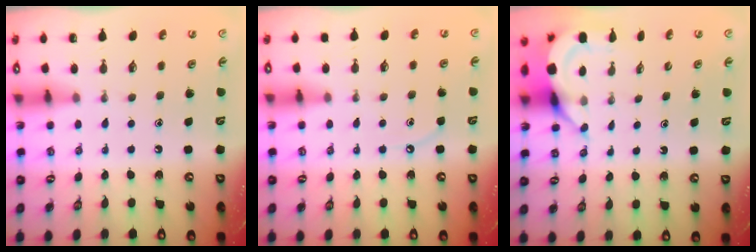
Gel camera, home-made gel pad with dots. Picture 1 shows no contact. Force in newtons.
{"total": 3.9, "press": 3.9, "slide": 0.4}
{"total": 7.0, "press": 6.9, "slide": 0.5}